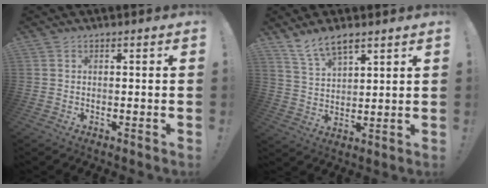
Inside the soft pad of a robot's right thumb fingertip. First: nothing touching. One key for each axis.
{"total": 7.9, "fx": 6.1, "fy": 3.0, "fz": 4.1, "tx": -0.079, "ty": -0.027, "tz": 0.116}